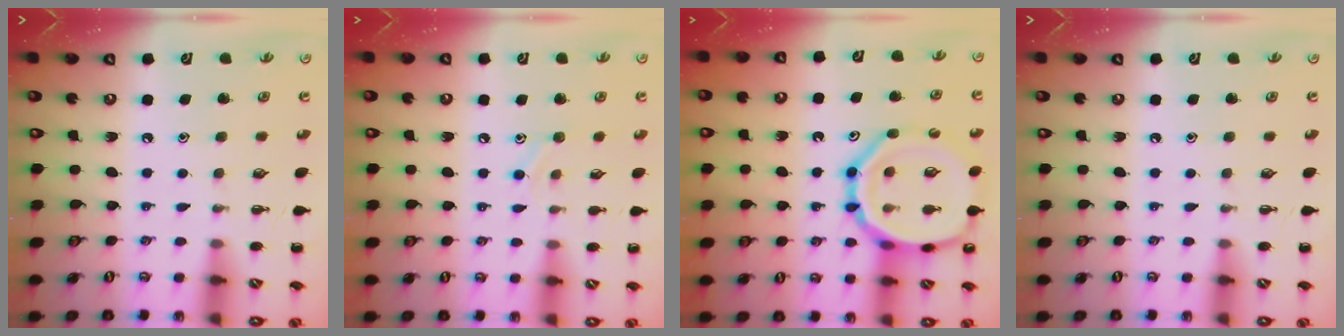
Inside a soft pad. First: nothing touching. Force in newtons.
{"total": 6.3, "press": 6.1, "slide": 1.6}
{"total": 18.9, "press": 18.8, "slide": 2.1}
{"total": 0.0}